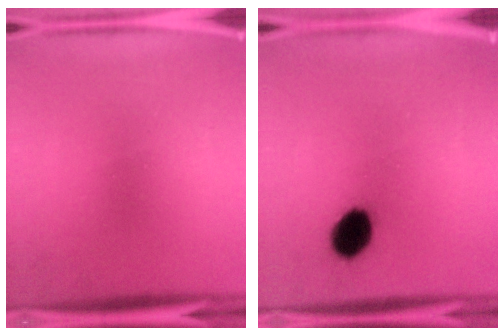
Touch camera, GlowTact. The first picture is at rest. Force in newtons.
{"total": 8.1}